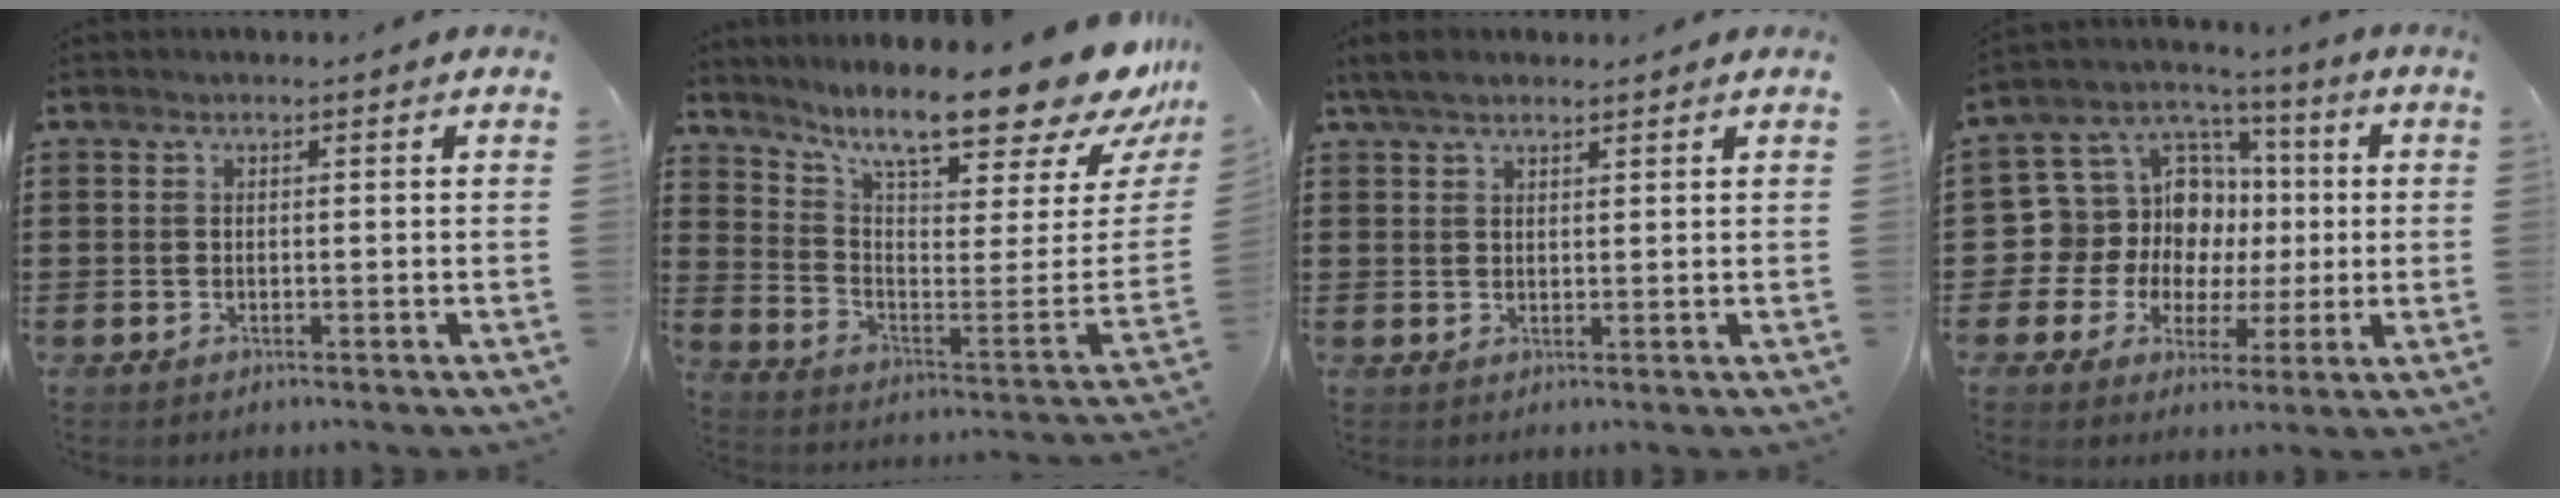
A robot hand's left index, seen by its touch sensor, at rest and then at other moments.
{"total": 14.2, "force": [11.2, 1.5, 8.6], "torque": [-0.154, -0.101, 0.182]}
{"total": 2.9, "force": [2.2, 1.0, 1.6], "torque": [-0.037, 0.007, 0.043]}
{"total": 11.6, "force": [1.3, 11.1, 2.9], "torque": [-0.094, -0.025, 0.032]}